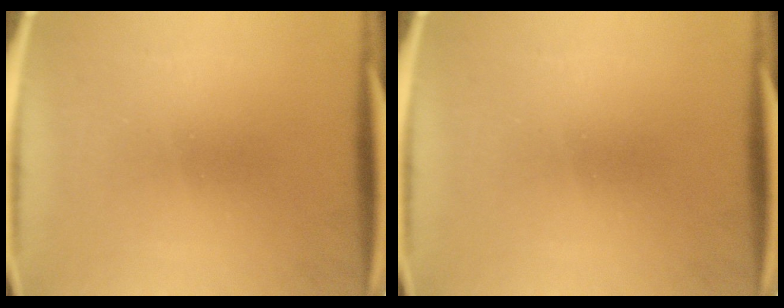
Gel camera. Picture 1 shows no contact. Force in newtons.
{"total": 0.0}